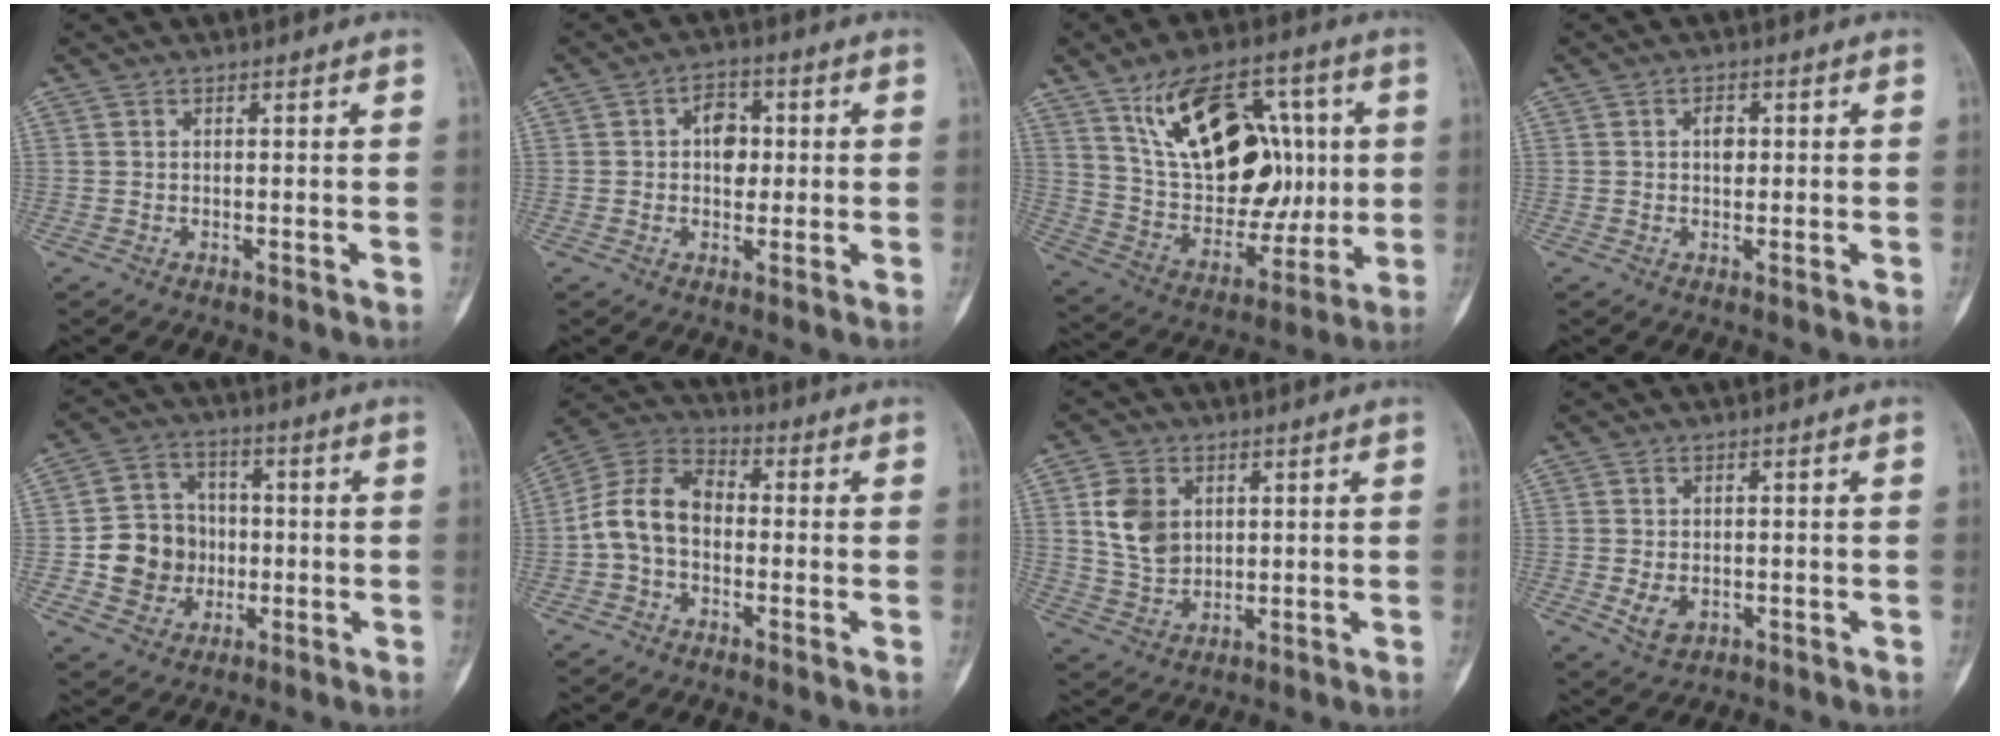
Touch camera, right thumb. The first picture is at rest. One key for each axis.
{"total": 5.9, "fx": 0.7, "fy": 4.2, "fz": 4.1, "tx": -0.036, "ty": 0.005, "tz": 0.005}
{"total": 24.5, "fx": 6.2, "fy": 14.4, "fz": 18.8, "tx": -0.271, "ty": -0.004, "tz": 0.114}
{"total": 2.6, "fx": 0.4, "fy": 1.8, "fz": 1.9, "tx": -0.019, "ty": 0.003, "tz": 0.003}
{"total": 11.5, "fx": -1.5, "fy": 10.5, "fz": 4.5, "tx": -0.036, "ty": 0.020, "tz": -0.025}
{"total": 10.6, "fx": -1.3, "fy": 7.3, "fz": 7.5, "tx": -0.132, "ty": 0.037, "tz": -0.039}
{"total": 8.8, "fx": 2.4, "fy": 6.7, "fz": 5.3, "tx": -0.081, "ty": -0.010, "tz": 0.054}
{"total": 4.0, "fx": -0.8, "fy": 2.8, "fz": 2.7, "tx": -0.046, "ty": -0.002, "tz": -0.005}